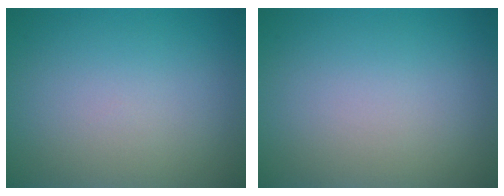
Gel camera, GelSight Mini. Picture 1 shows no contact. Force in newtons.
{"total": 0.0}